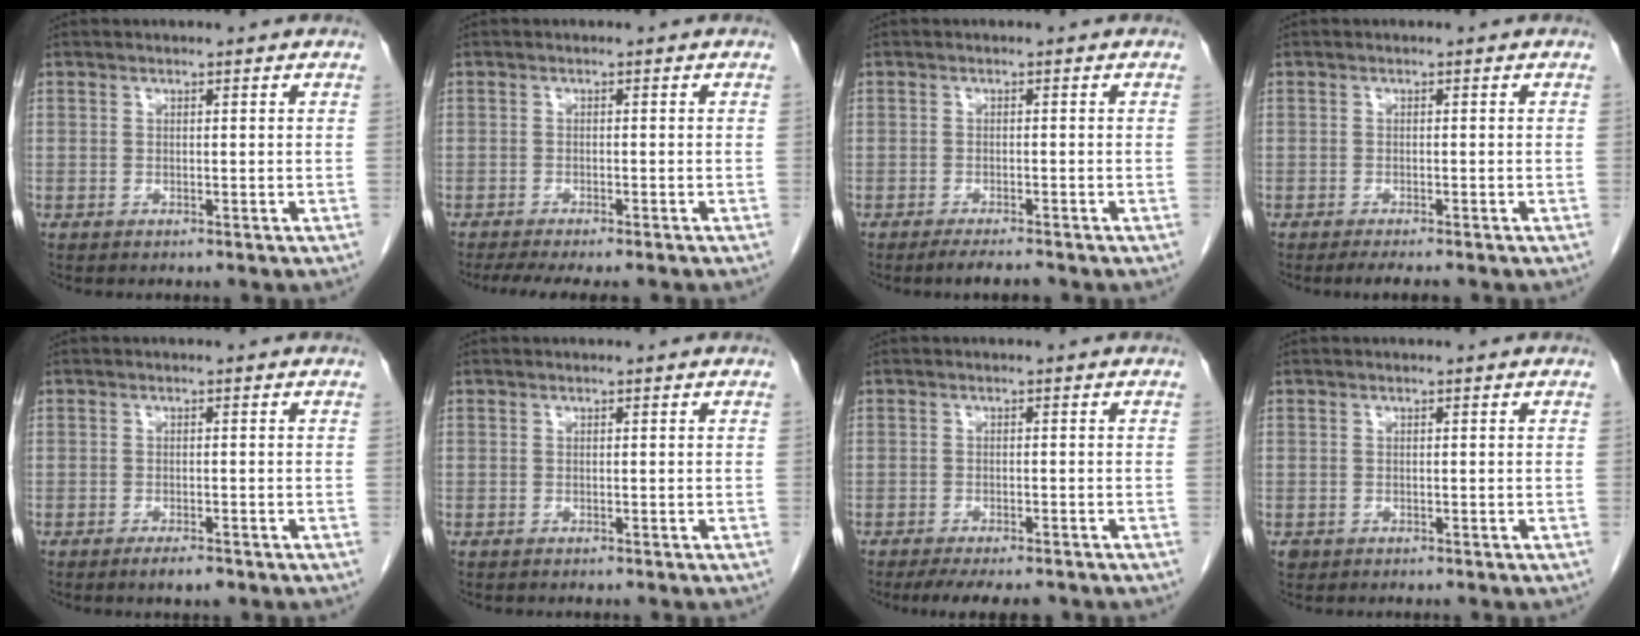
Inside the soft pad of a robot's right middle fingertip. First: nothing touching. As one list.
[{"total": 7.9, "force": [-6.6, 1.5, 4.2], "torque": [-0.057, -0.007, -0.096]}, {"total": 2.9, "force": [-2.5, 0.2, 1.5], "torque": [-0.023, -0.006, -0.039]}, {"total": 3.2, "force": [-2.7, 0.5, 1.7], "torque": [-0.021, -0.006, -0.035]}, {"total": 2.3, "force": [-1.6, 0.5, 1.6], "torque": [-0.026, -0.002, -0.023]}, {"total": 0.0}, {"total": 8.1, "force": [-6.8, 2.1, 4.0], "torque": [-0.050, -0.008, -0.095]}, {"total": 0.7, "force": [-0.3, 0.6, 0.1], "torque": [-0.006, 0.002, -0.002]}]